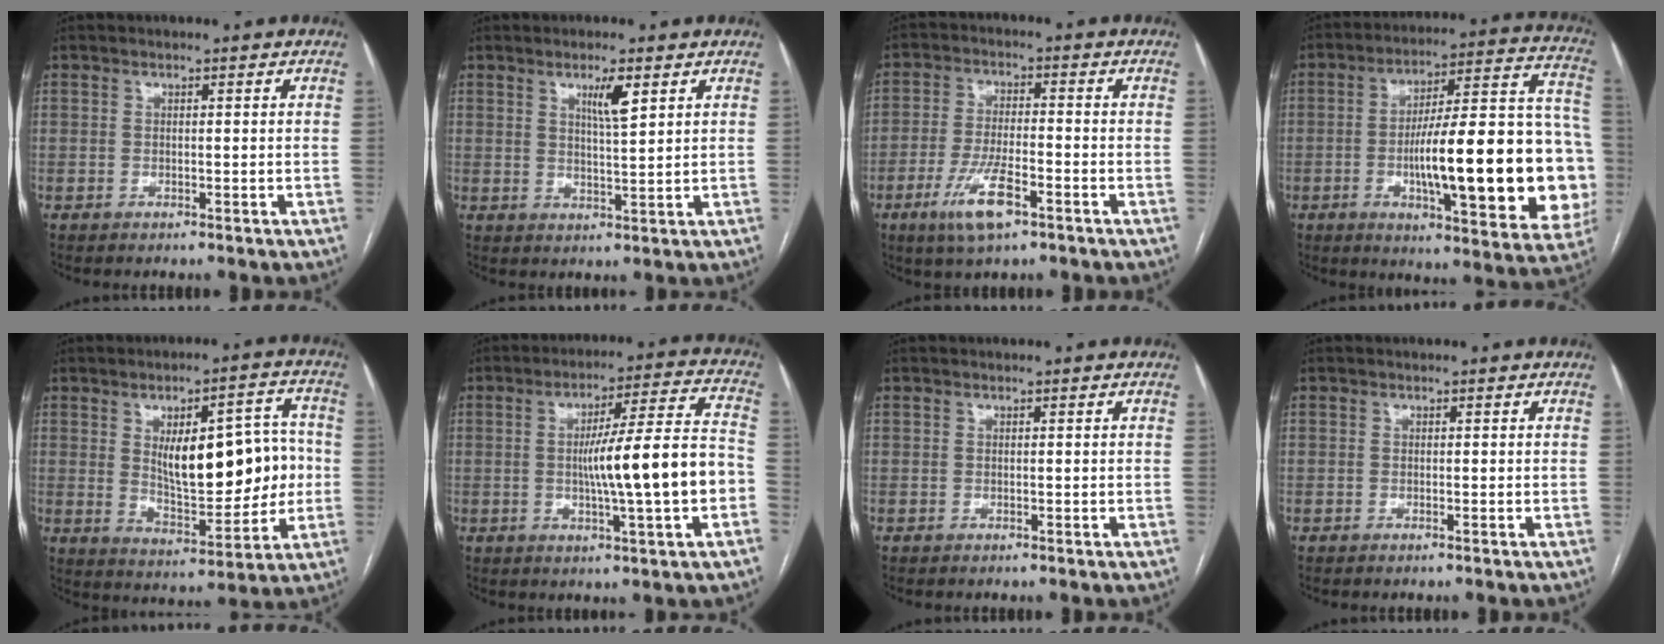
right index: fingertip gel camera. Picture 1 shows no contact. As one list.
[{"total": 4.2, "force": [2.2, 0.3, 3.6], "torque": [-0.062, -0.005, 0.038]}, {"total": 8.2, "force": [-4.4, 1.8, 6.7], "torque": [-0.136, -0.012, -0.078]}, {"total": 27.7, "force": [-4.7, 5.1, 26.8], "torque": [-0.310, 0.021, -0.062]}, {"total": 15.2, "force": [1.2, 6.1, 13.9], "torque": [-0.203, 0.020, 0.032]}, {"total": 14.3, "force": [-2.1, 0.2, 14.1], "torque": [-0.223, 0.014, -0.033]}, {"total": 0.0}, {"total": 0.0}]